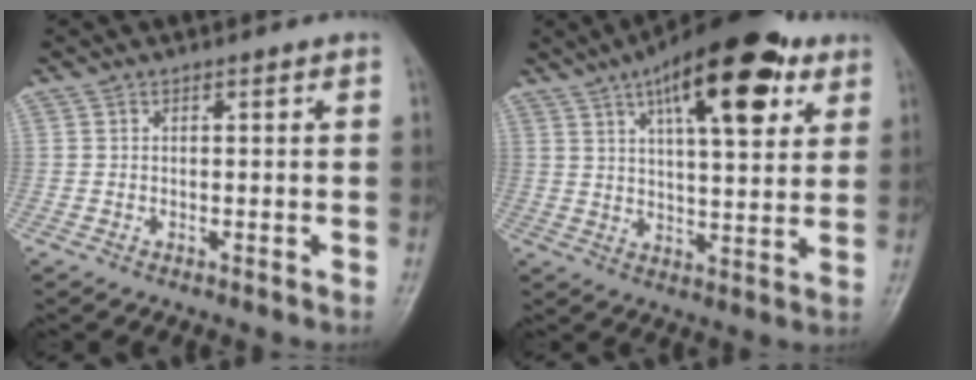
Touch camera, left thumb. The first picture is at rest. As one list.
[{"total": 19.4, "force": [9.7, 7.2, 15.1], "torque": [-0.204, -0.017, 0.146]}]